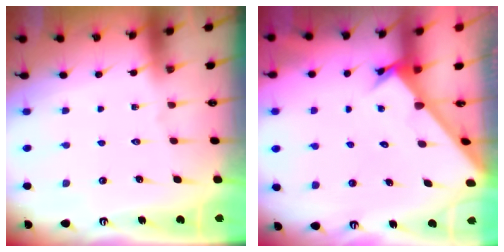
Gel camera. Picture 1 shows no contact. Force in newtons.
{"total": 2.6, "press": 2.6, "slide": 0.2}